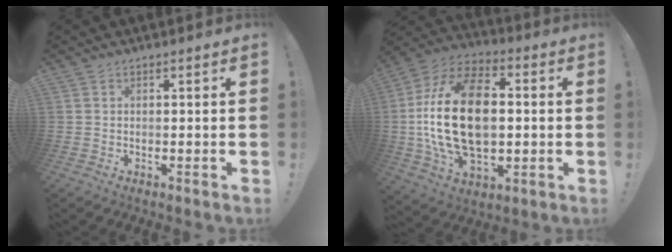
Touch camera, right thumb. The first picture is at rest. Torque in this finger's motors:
{"motor_torque": [2.19, 2.82, 1.68, -1.09, 0.79]}